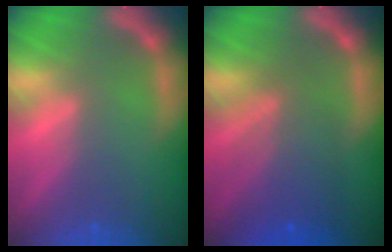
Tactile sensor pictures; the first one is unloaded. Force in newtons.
{"total": 6.5}